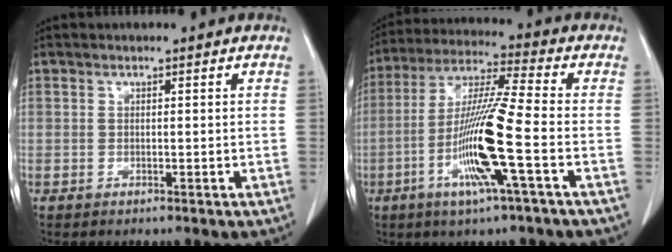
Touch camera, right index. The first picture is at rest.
{"total": 13.5, "force": [-4.2, -0.5, 12.8], "torque": [-0.258, -0.010, -0.087]}